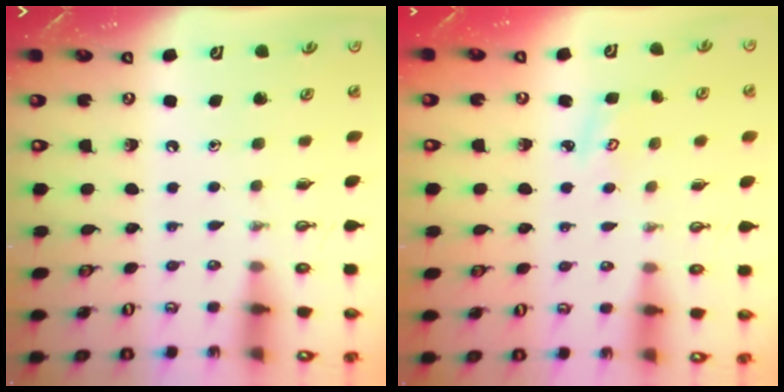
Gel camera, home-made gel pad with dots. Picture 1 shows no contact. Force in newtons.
{"total": 2.8, "press": 2.8, "slide": 0.2}